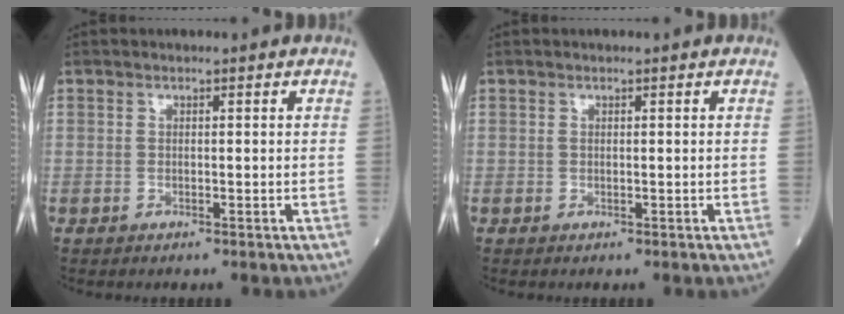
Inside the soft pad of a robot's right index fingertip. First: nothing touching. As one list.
[{"total": 0.0}]